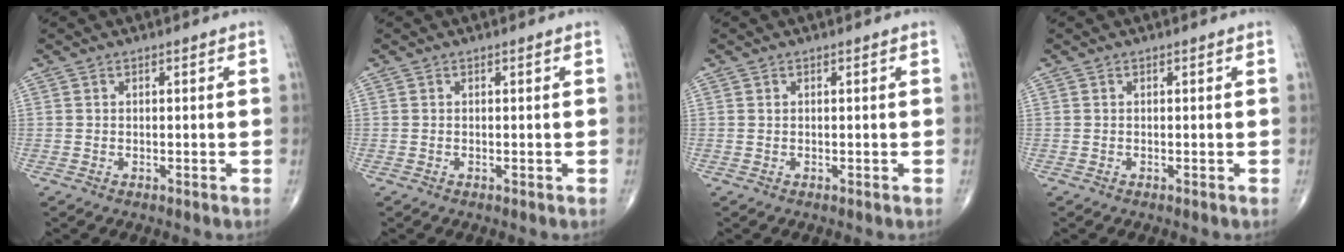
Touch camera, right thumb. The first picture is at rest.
{"total": 0.0}
{"total": 0.0}
{"total": 0.0}